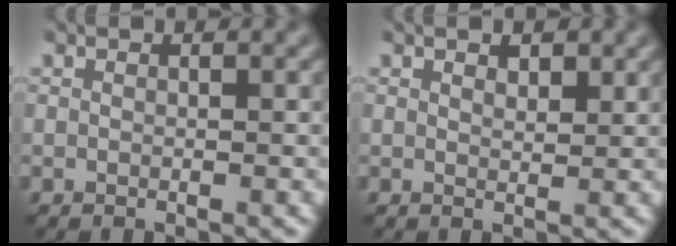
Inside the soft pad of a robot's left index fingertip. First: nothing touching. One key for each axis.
{"total": 1.3, "fx": 1.0, "fy": 0.6, "fz": 0.6, "tx": -0.008, "ty": 0.000, "tz": 0.018}